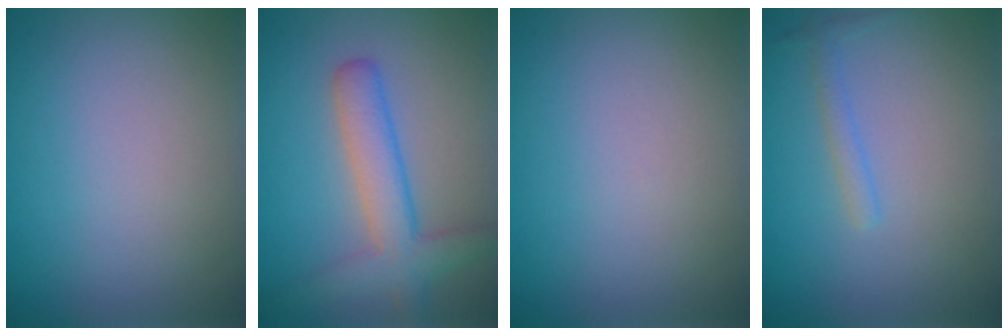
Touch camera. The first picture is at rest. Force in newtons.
{"total": 4.5, "press": 4.5, "slide": 0.2}
{"total": 0.0}
{"total": 1.2, "press": 1.2, "slide": 0.0}